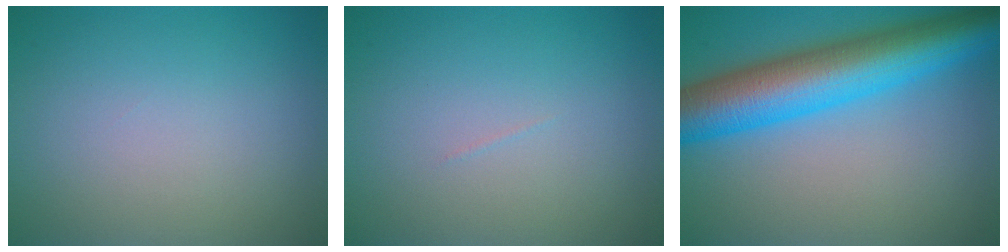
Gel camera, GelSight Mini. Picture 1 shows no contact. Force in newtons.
{"total": 0.0}
{"total": 10.5, "press": 10.5, "slide": 0.2}